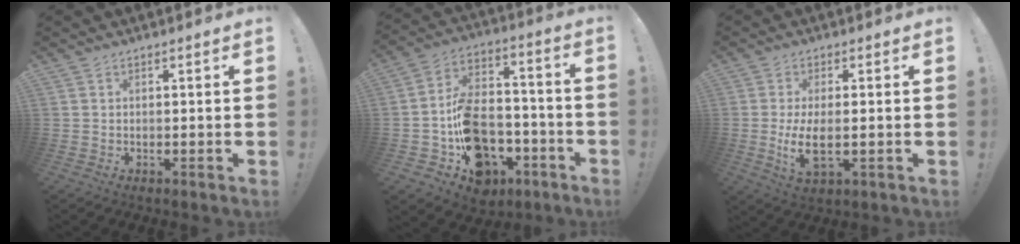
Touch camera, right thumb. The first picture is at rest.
{"total": 16.3, "force": [-6.2, 12.4, 8.7], "torque": [-0.140, 0.044, -0.093]}
{"total": 8.1, "force": [-1.3, 2.9, 7.4], "torque": [-0.150, -0.012, -0.020]}